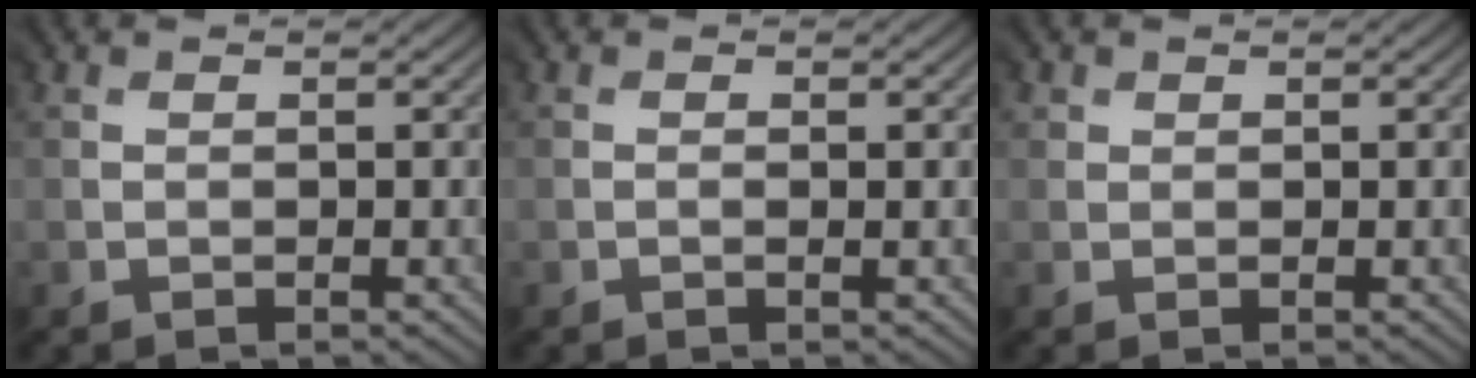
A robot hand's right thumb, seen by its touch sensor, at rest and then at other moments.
{"total": 0.0}
{"total": 1.4, "force": [0.7, 1.2, 0.2], "torque": [0.002, 0.001, 0.011]}